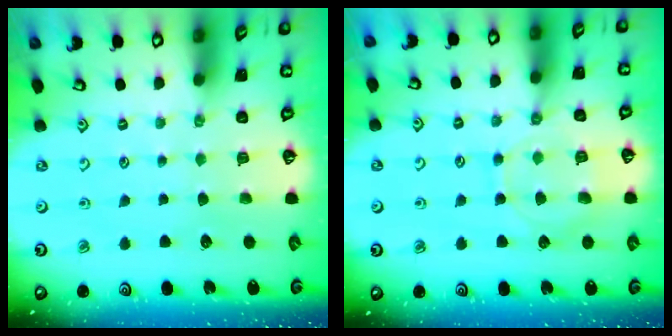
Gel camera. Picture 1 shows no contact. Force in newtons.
{"total": 10.0, "press": 10.0, "slide": 1.0}